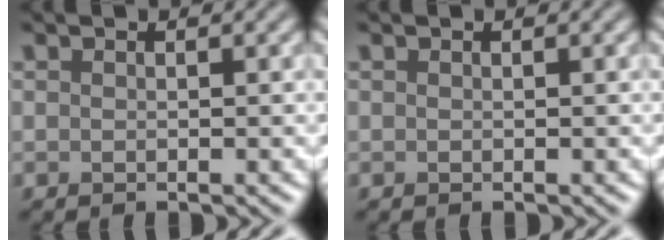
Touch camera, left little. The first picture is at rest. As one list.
[{"total": 0.0}]